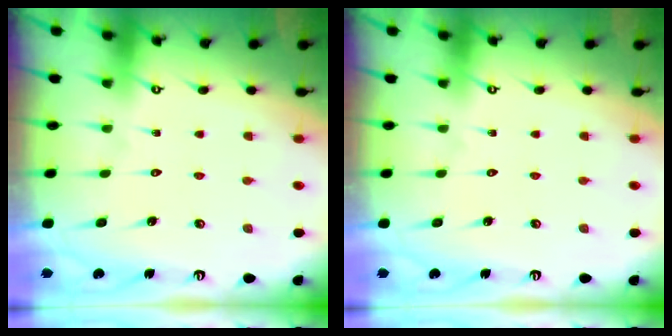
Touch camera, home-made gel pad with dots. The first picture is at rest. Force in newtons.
{"total": 0.0}